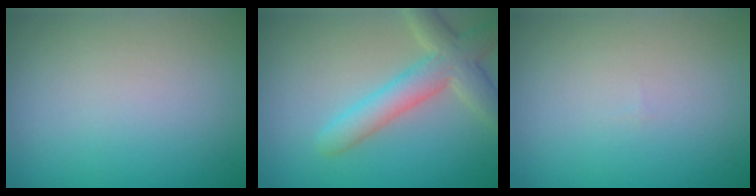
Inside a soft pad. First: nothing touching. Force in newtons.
{"total": 4.7, "press": 4.7, "slide": 0.5}
{"total": 0.0}